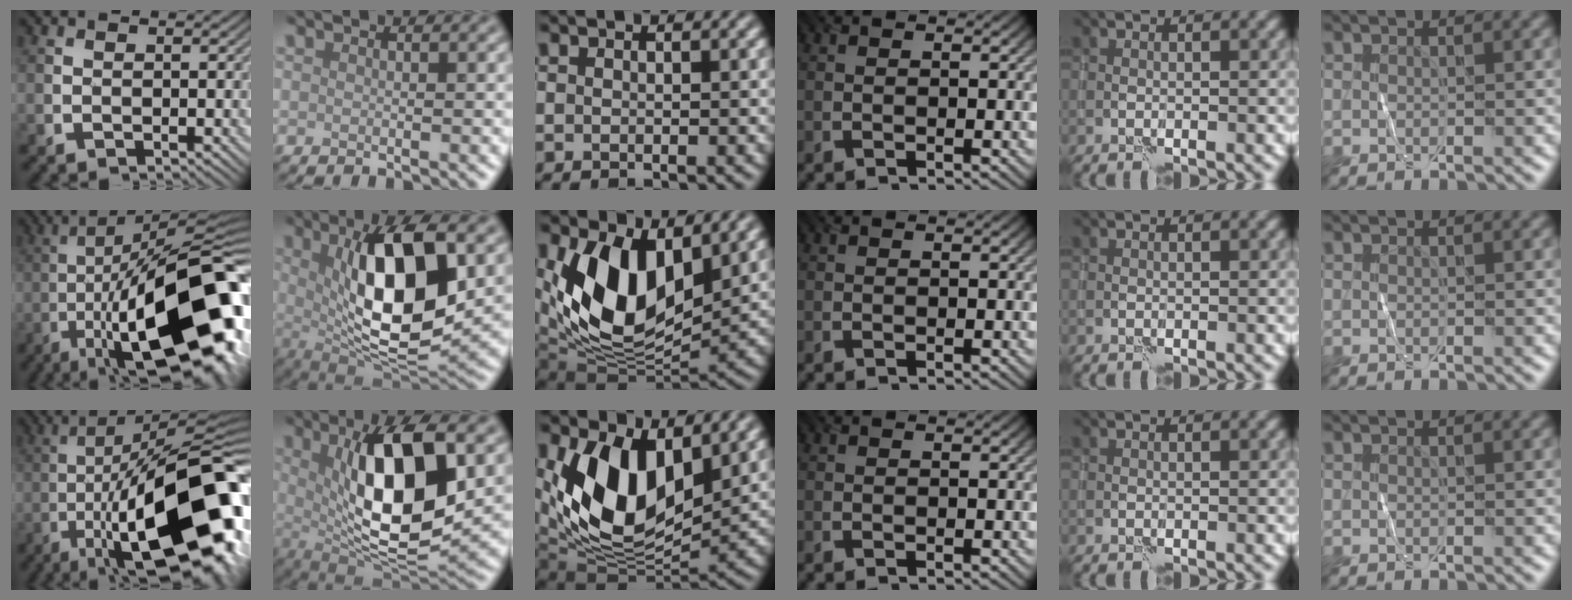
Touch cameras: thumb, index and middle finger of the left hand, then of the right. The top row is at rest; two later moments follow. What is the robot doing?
{"motion": "wrap", "object": "ribbon"}